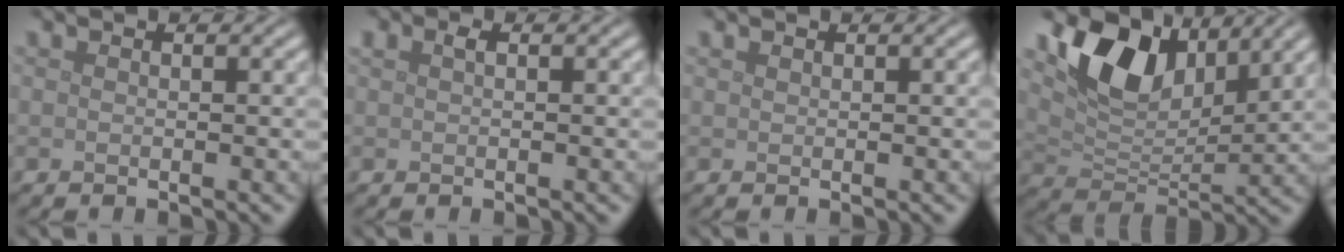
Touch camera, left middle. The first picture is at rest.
{"total": 0.8, "force": [0.3, 0.4, 0.7], "torque": [-0.017, 0.005, 0.007]}
{"total": 0.0}
{"total": 7.8, "force": [4.4, 4.3, 4.7], "torque": [-0.088, -0.004, 0.083]}